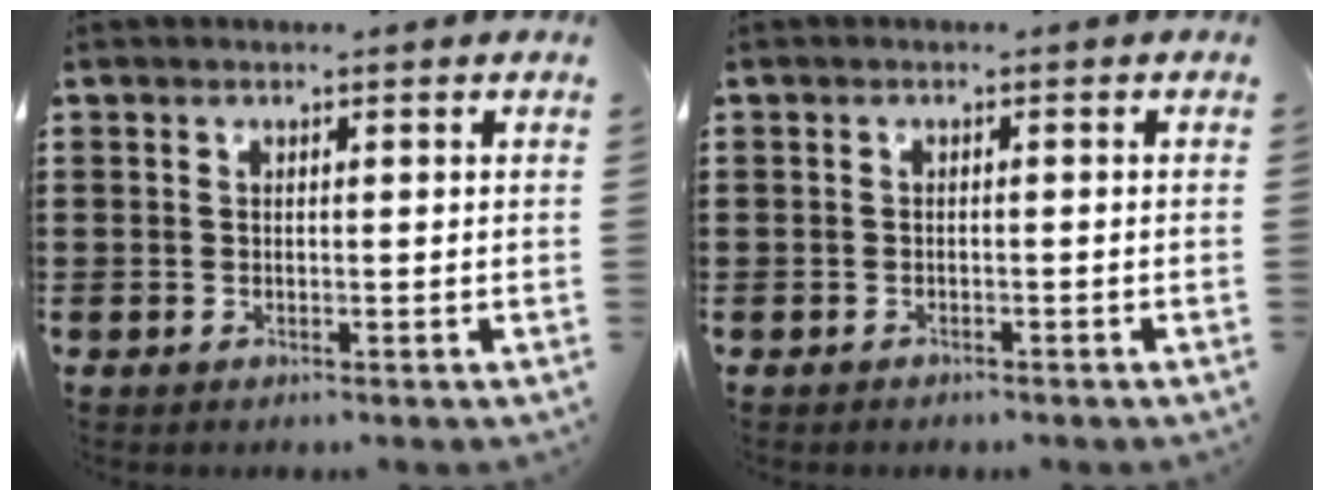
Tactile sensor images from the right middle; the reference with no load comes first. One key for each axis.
{"total": 0.8, "fx": -0.7, "fy": 0.2, "fz": 0.0, "tx": -0.001, "ty": 0.001, "tz": -0.017}